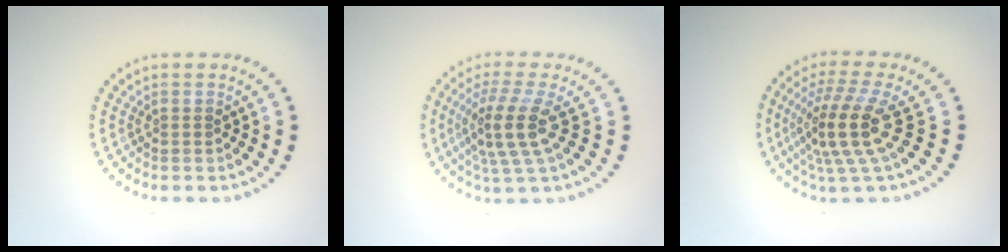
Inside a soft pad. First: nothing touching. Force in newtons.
{"total": 4.1, "press": 3.1, "slide": 2.8}
{"total": 5.1, "press": 3.6, "slide": 3.6}